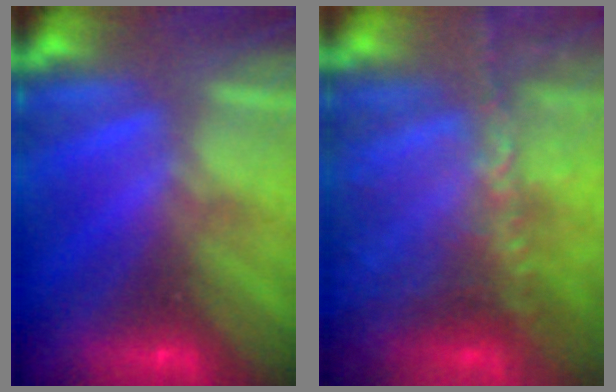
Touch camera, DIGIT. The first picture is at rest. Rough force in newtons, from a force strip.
{"total": 8.3}